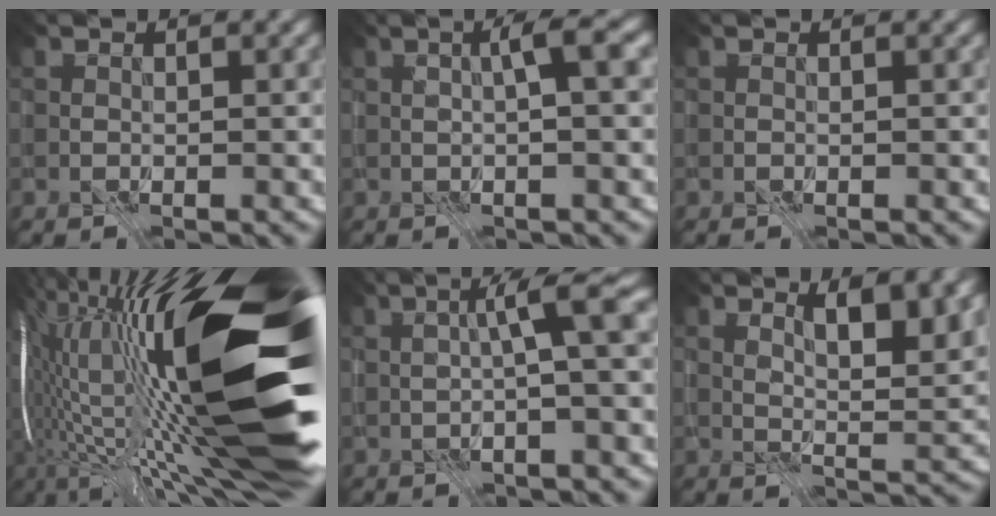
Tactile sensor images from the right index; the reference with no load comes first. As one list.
[{"total": 2.4, "force": [0.4, -0.2, 2.3], "torque": [-0.037, 0.011, 0.004]}, {"total": 0.0}, {"total": 22.3, "force": [1.0, 6.4, 21.3], "torque": [-0.374, 0.014, 0.004]}, {"total": 4.2, "force": [0.1, 0.1, 4.2], "torque": [-0.067, 0.022, -0.005]}, {"total": 4.7, "force": [2.7, 1.1, 3.7], "torque": [-0.063, -0.006, 0.047]}]